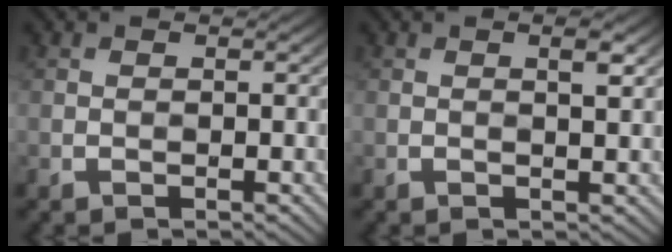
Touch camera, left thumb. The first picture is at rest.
{"total": 2.2, "force": [1.7, 0.0, 1.4], "torque": [-0.008, 0.009, 0.022]}